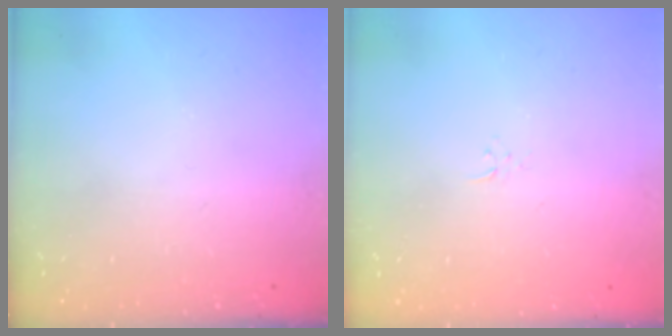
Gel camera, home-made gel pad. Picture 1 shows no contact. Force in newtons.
{"total": 2.3, "press": 2.3, "slide": 0.3}